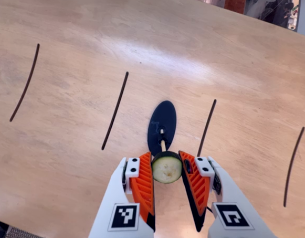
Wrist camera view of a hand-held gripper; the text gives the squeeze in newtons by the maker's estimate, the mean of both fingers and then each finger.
{"total": 9.1, "left": 9.0, "right": 9.1}